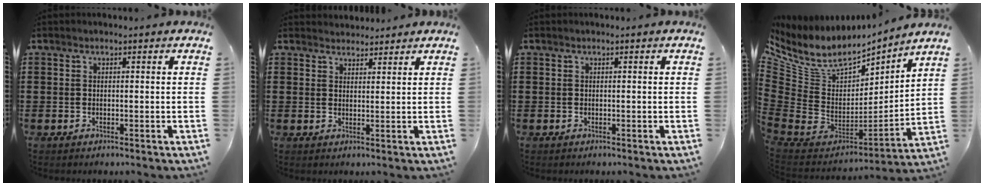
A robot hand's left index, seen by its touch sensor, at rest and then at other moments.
{"total": 2.1, "force": [2.1, 0.5, -0.2], "torque": [-0.003, 0.000, 0.041]}
{"total": 0.0}
{"total": 8.3, "force": [5.9, 4.4, 4.0], "torque": [-0.117, -0.048, 0.105]}